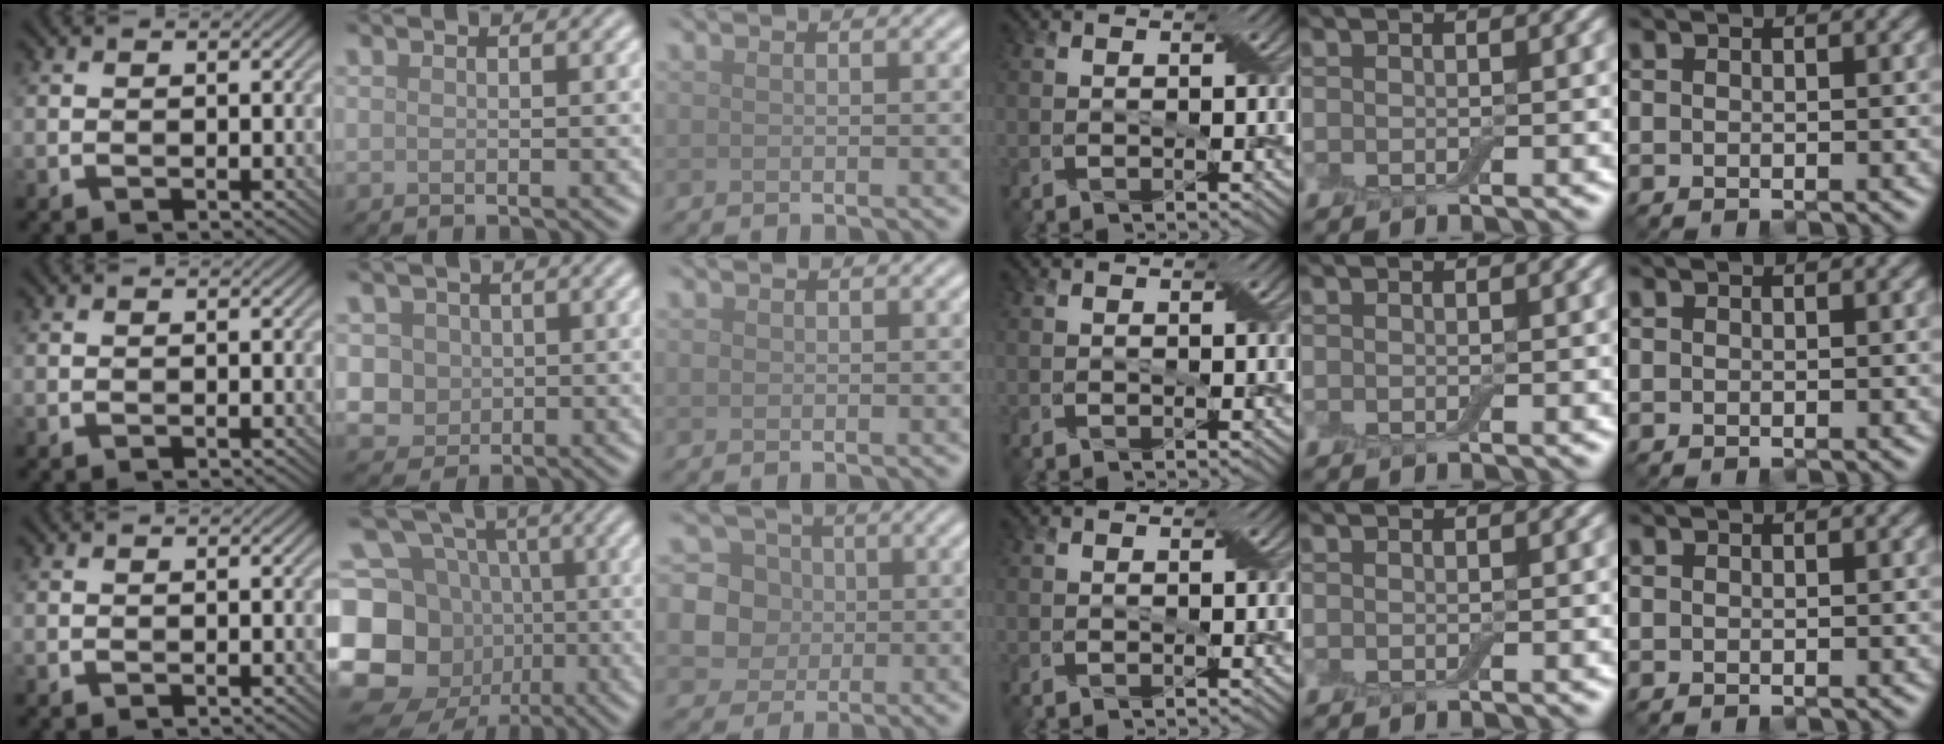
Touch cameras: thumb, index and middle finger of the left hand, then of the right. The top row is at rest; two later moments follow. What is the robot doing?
{"motion": "press", "object": "electronic device side button"}